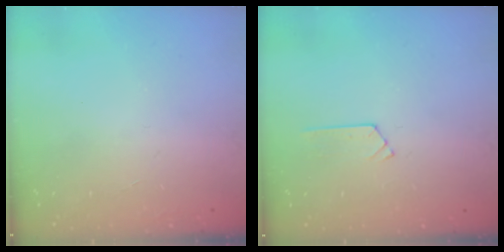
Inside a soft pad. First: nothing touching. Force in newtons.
{"total": 3.2, "press": 3.2, "slide": 0.4}